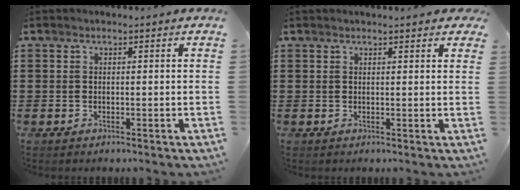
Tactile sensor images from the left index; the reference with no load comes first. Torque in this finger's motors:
{"motor_torque": [2.14, 0.00, 0.27, 0.07]}